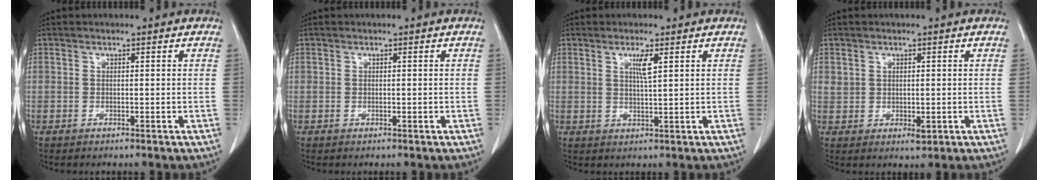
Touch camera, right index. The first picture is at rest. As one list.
[{"total": 0.0}, {"total": 2.9, "force": [1.2, 0.0, 2.6], "torque": [-0.051, -0.004, 0.023]}, {"total": 2.5, "force": [0.4, 1.8, 1.6], "torque": [-0.022, -0.002, 0.017]}]